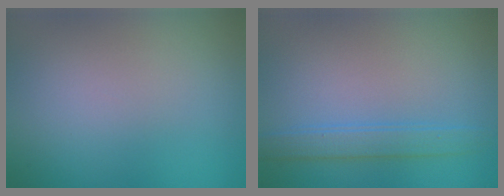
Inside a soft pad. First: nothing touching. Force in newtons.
{"total": 2.5, "press": 2.5, "slide": 0.2}